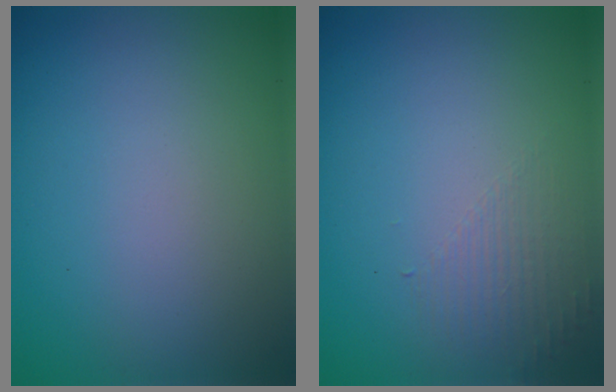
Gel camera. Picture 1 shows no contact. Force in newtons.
{"total": 1.4, "press": 0.2, "slide": 1.4}